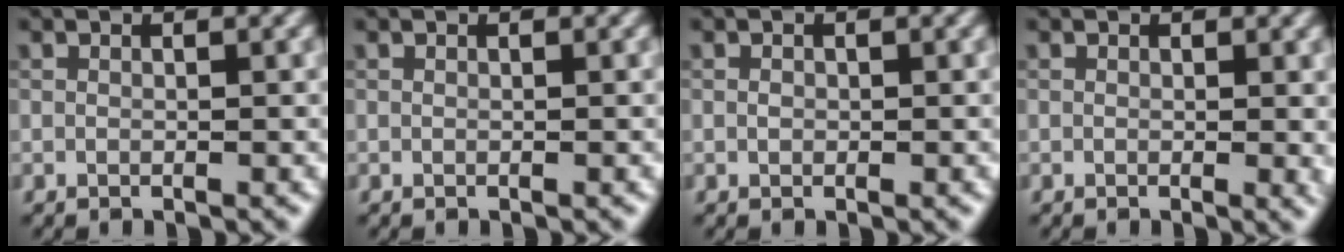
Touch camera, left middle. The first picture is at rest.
{"total": 0.0}
{"total": 0.5, "force": [0.0, 0.4, 0.3], "torque": [-0.005, -0.002, -0.001]}
{"total": 1.2, "force": [0.2, 0.3, 1.1], "torque": [-0.010, -0.006, 0.001]}